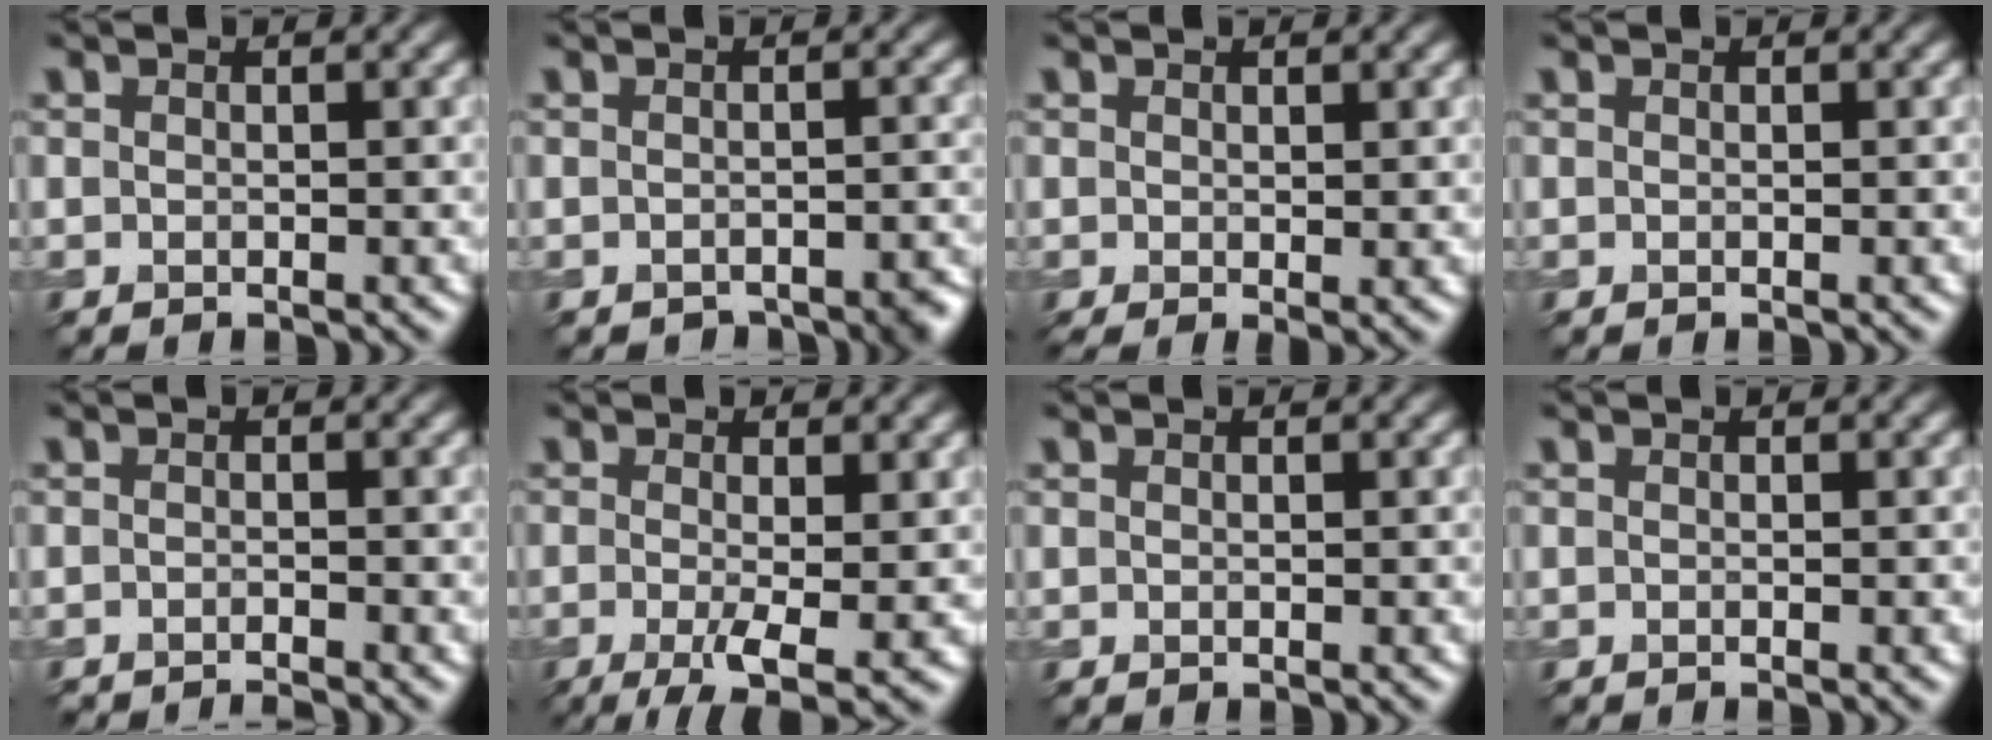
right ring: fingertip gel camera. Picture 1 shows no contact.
{"total": 2.6, "force": [-2.3, 0.8, 0.8], "torque": [-0.005, 0.000, -0.024]}
{"total": 1.1, "force": [0.1, 0.3, 1.1], "torque": [-0.017, -0.004, 0.002]}
{"total": 0.0}
{"total": 1.3, "force": [-1.3, 0.0, 0.3], "torque": [0.002, -0.003, -0.027]}
{"total": 4.9, "force": [-1.3, 1.2, 4.6], "torque": [-0.085, -0.014, -0.025]}
{"total": 0.0}
{"total": 0.0}